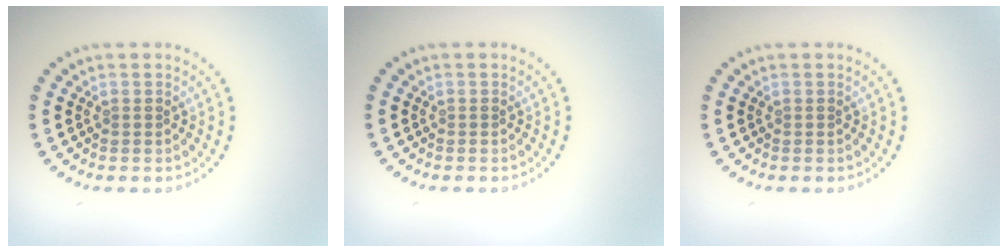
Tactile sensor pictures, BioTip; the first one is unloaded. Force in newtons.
{"total": 0.0}
{"total": 0.0}